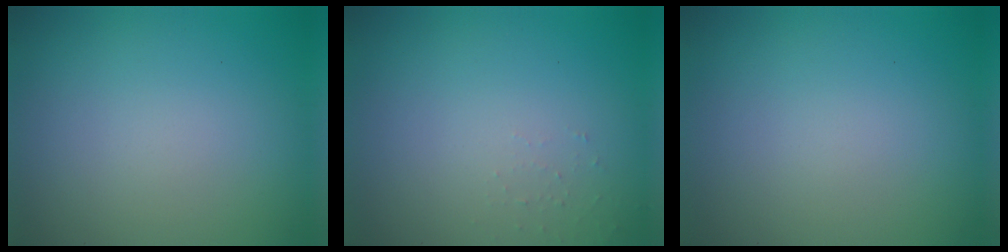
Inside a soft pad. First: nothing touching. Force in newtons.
{"total": 0.7, "press": 0.7, "slide": 0.1}
{"total": 0.0}